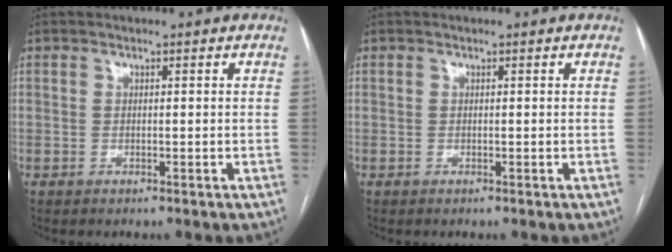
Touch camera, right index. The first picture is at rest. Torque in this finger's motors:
{"motor_torque": [0.00, 0.00, 0.00, 0.00]}